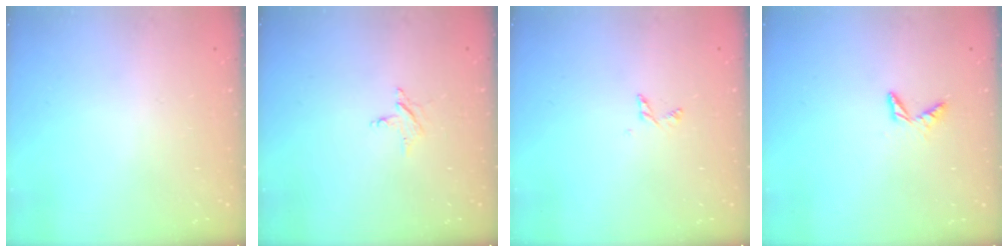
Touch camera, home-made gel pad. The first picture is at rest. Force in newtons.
{"total": 2.4, "press": 2.4, "slide": 0.2}
{"total": 2.8, "press": 2.8, "slide": 0.2}
{"total": 4.7, "press": 4.7, "slide": 0.5}